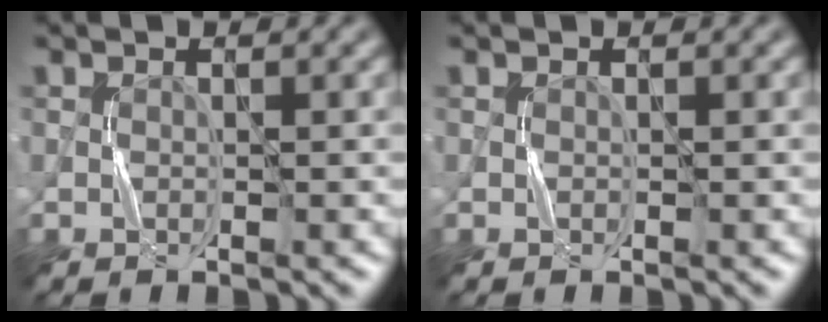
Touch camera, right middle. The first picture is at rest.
{"total": 0.0}